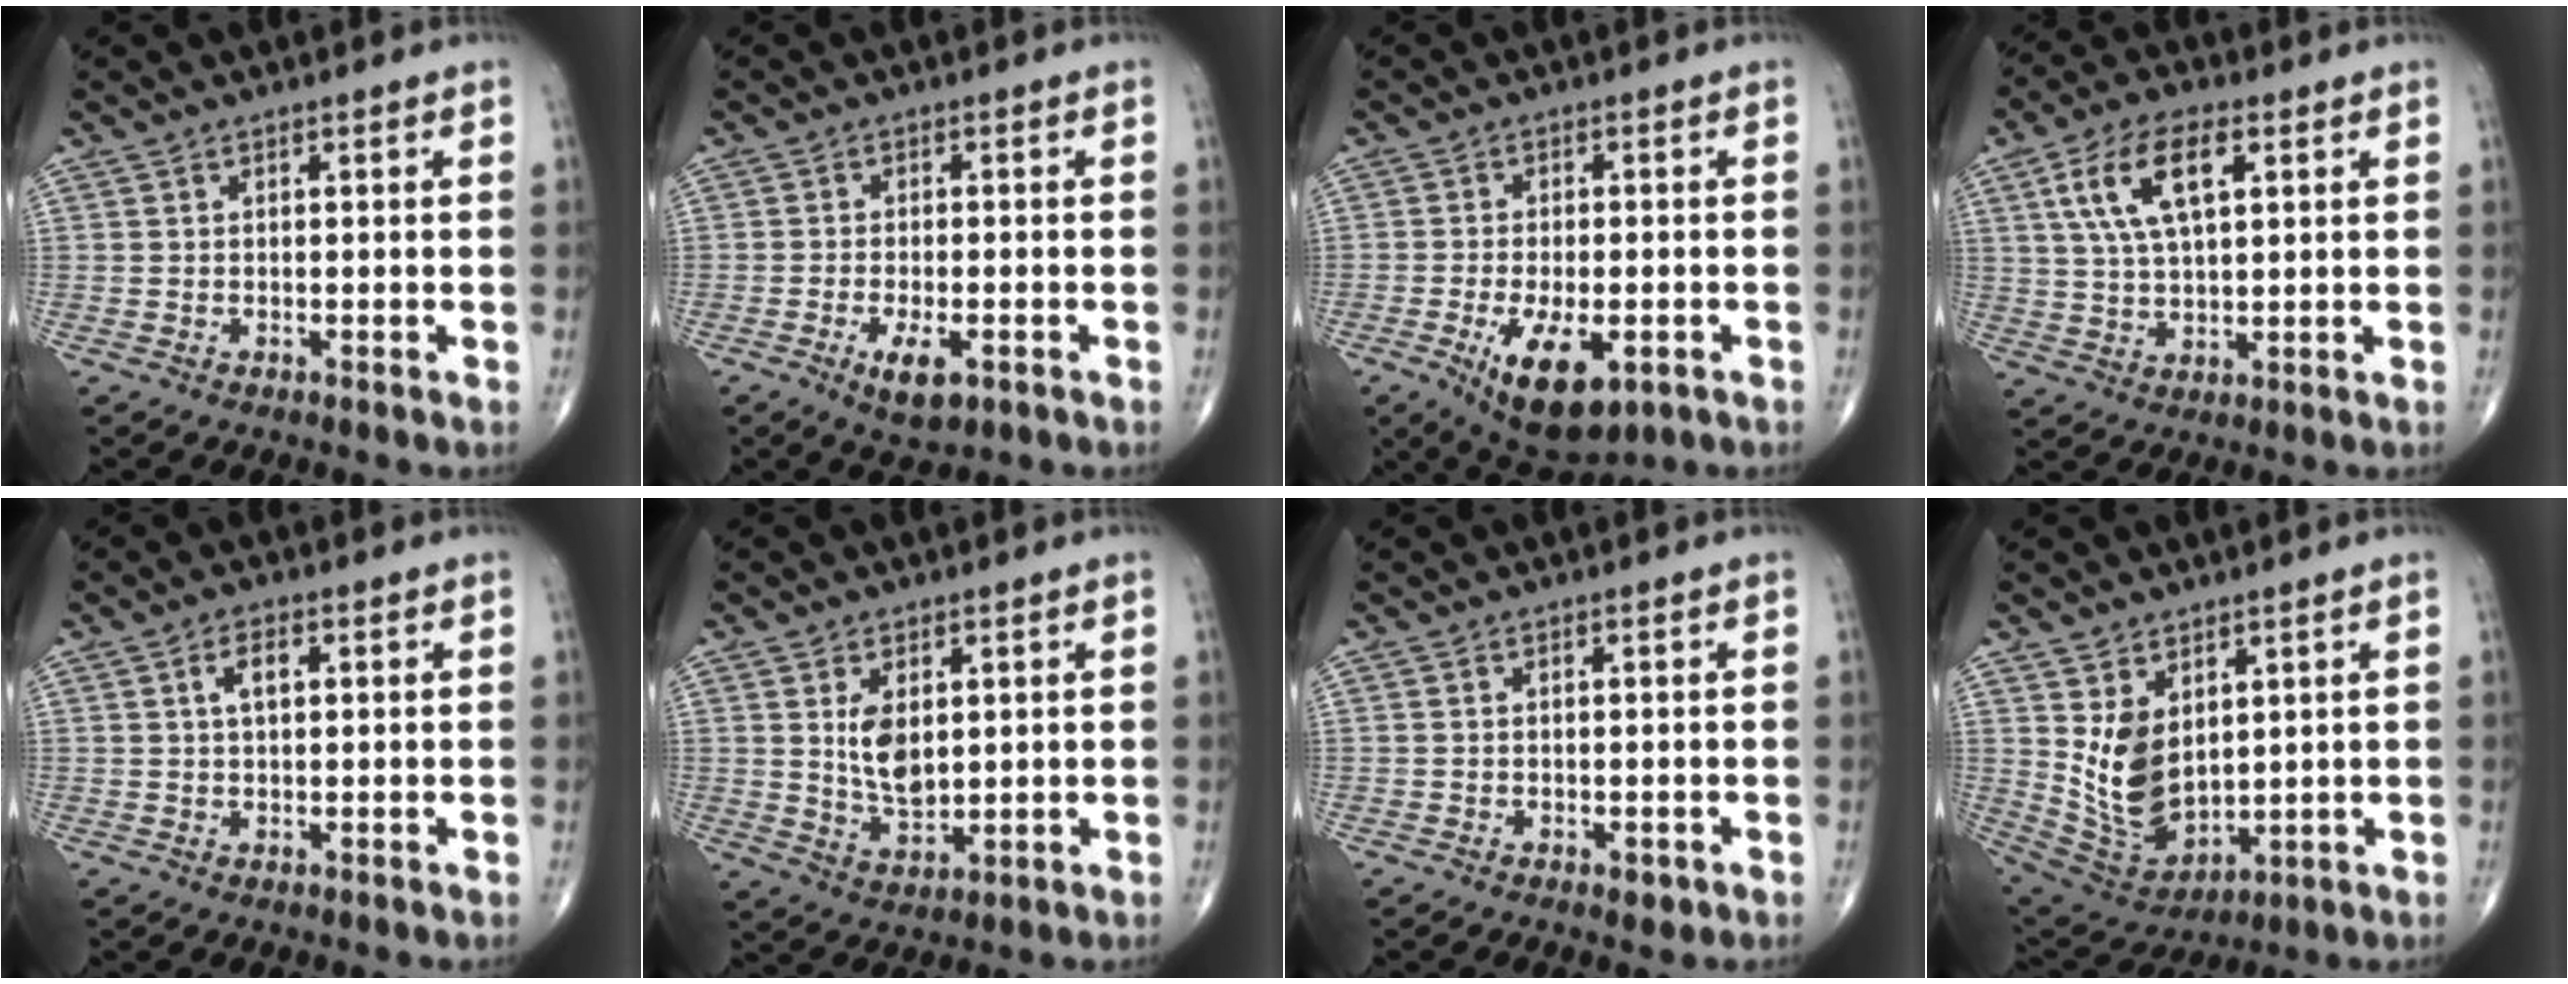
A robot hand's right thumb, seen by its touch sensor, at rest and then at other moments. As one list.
[{"total": 5.5, "force": [-2.4, 2.1, 4.4], "torque": [-0.077, -0.002, -0.037]}, {"total": 11.5, "force": [-4.4, 5.2, 9.2], "torque": [-0.147, -0.004, -0.059]}, {"total": 12.0, "force": [4.2, 5.4, 9.9], "torque": [-0.186, 0.002, 0.079]}, {"total": 3.6, "force": [1.0, 1.8, 2.9], "torque": [-0.051, 0.004, 0.017]}, {"total": 7.2, "force": [1.6, 4.1, 5.7], "torque": [-0.088, -0.016, 0.041]}, {"total": 1.7, "force": [-0.7, 0.9, 1.2], "torque": [-0.011, -0.001, -0.007]}, {"total": 11.6, "force": [2.8, 7.5, 8.4], "torque": [-0.132, -0.027, 0.080]}]